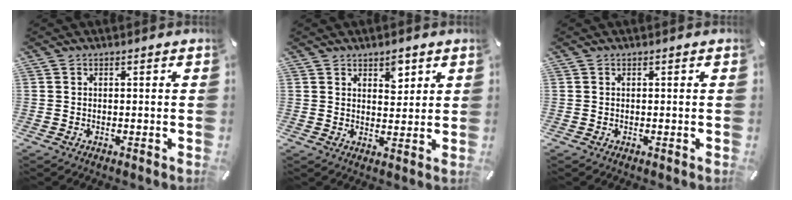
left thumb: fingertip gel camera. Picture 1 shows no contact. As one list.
[{"total": 4.2, "force": [2.8, 2.5, 1.7], "torque": [0.000, -0.017, 0.044]}, {"total": 0.0}]